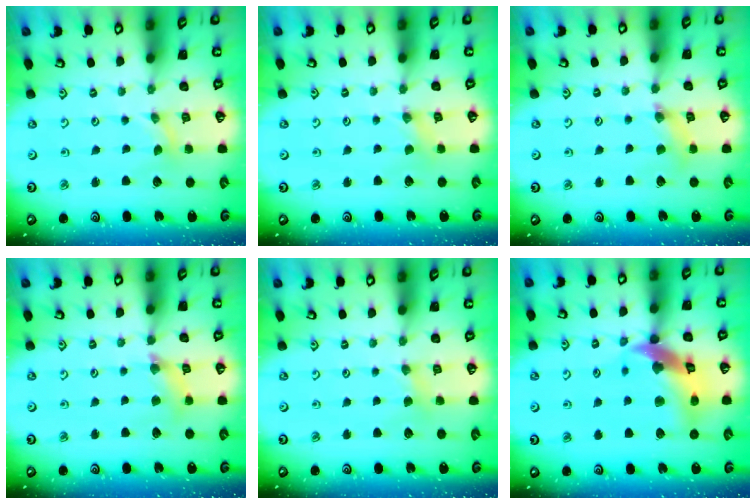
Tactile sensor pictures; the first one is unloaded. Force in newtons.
{"total": 0.6, "press": 0.6, "slide": 0.1}
{"total": 3.1, "press": 3.1, "slide": 0.4}
{"total": 6.7, "press": 6.7, "slide": 0.6}
{"total": 1.9, "press": 1.9, "slide": 0.4}
{"total": 16.2, "press": 16.1, "slide": 2.2}